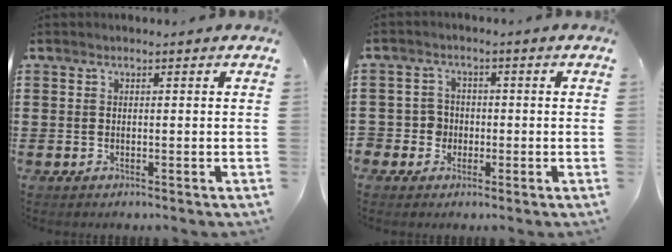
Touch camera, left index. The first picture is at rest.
{"total": 3.1, "force": [-1.1, 2.9, 0.5], "torque": [-0.031, 0.001, -0.030]}